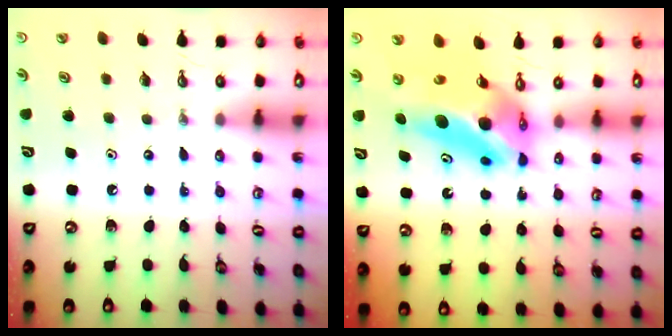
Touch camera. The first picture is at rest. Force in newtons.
{"total": 14.3, "press": 13.6, "slide": 4.4}